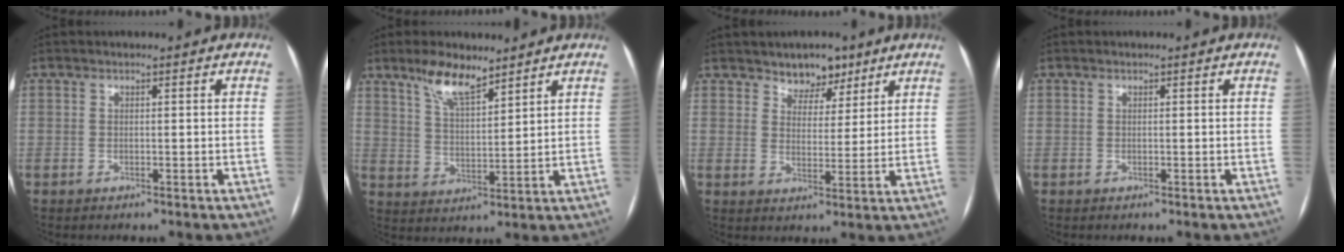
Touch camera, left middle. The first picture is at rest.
{"total": 7.1, "force": [5.5, 1.7, 4.2], "torque": [-0.087, 0.002, 0.105]}
{"total": 5.6, "force": [4.2, 3.3, 1.8], "torque": [-0.014, 0.001, 0.068]}
{"total": 0.0}